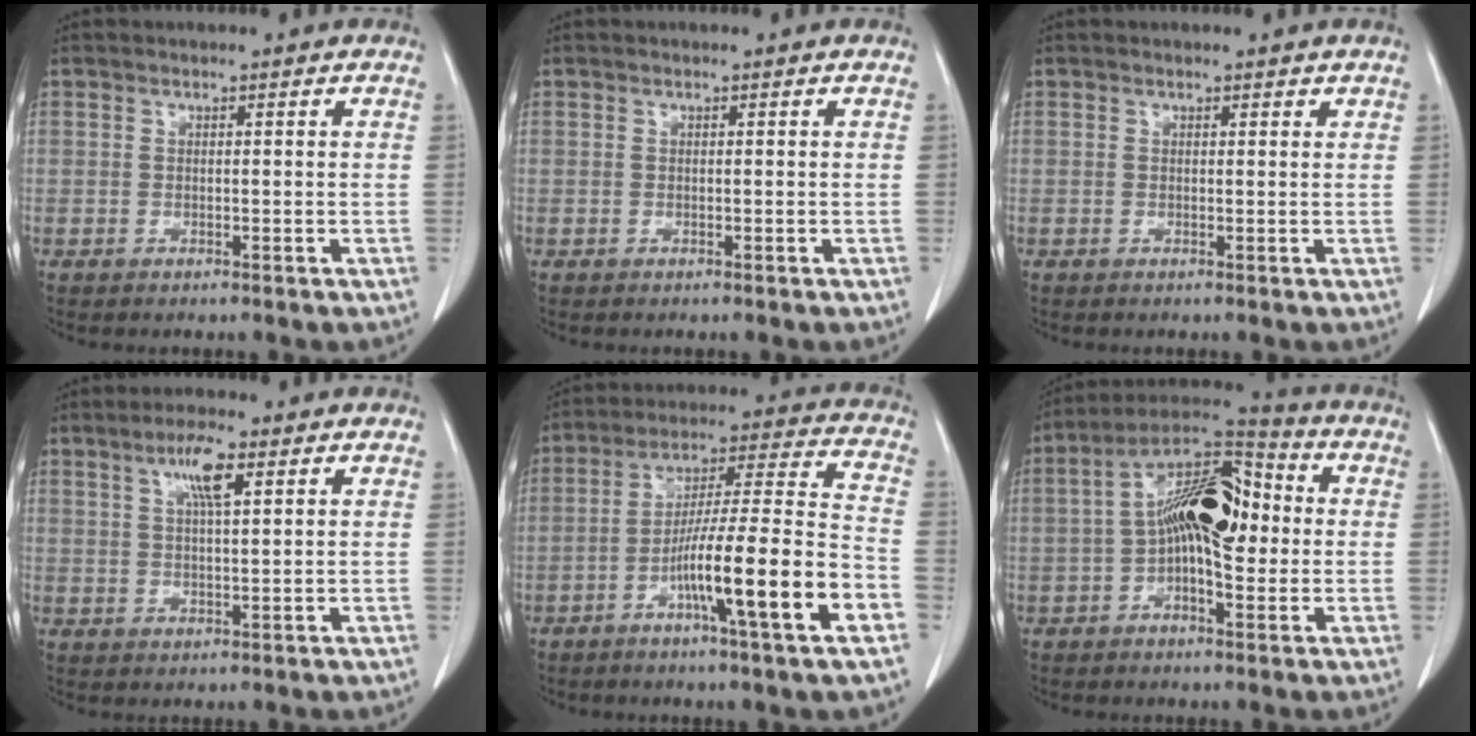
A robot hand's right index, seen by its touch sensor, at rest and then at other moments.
{"total": 0.0}
{"total": 0.8, "force": [0.6, 0.5, 0.1], "torque": [0.002, 0.003, 0.005]}
{"total": 5.2, "force": [2.5, 0.7, 4.5], "torque": [-0.083, 0.003, 0.043]}
{"total": 16.6, "force": [-6.6, 0.0, 15.3], "torque": [-0.256, 0.000, -0.108]}
{"total": 13.9, "force": [0.3, 5.3, 12.9], "torque": [-0.230, 0.041, -0.001]}